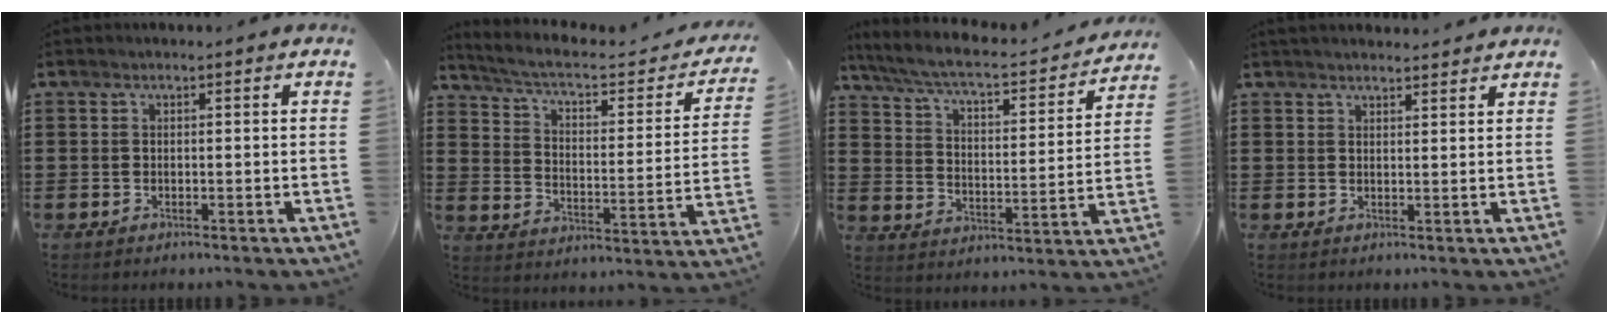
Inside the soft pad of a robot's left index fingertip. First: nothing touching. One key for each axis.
{"total": 5.0, "fx": 4.0, "fy": 0.9, "fz": 2.9, "tx": -0.076, "ty": -0.030, "tz": 0.060}
{"total": 5.5, "fx": 4.9, "fy": 0.5, "fz": 2.6, "tx": -0.075, "ty": -0.038, "tz": 0.076}
{"total": 2.0, "fx": 1.9, "fy": 0.3, "fz": 0.1, "tx": -0.006, "ty": 0.001, "tz": 0.038}